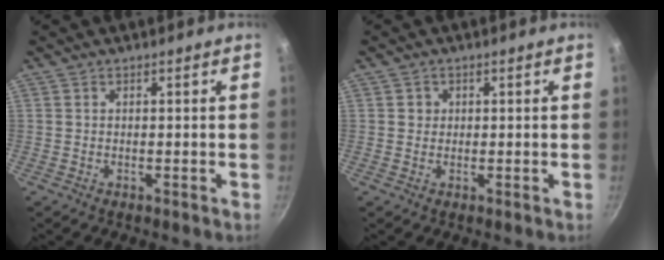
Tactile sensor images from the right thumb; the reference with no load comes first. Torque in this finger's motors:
{"motor_torque": [0.17, 0.00, 0.52, -0.07, -0.01]}